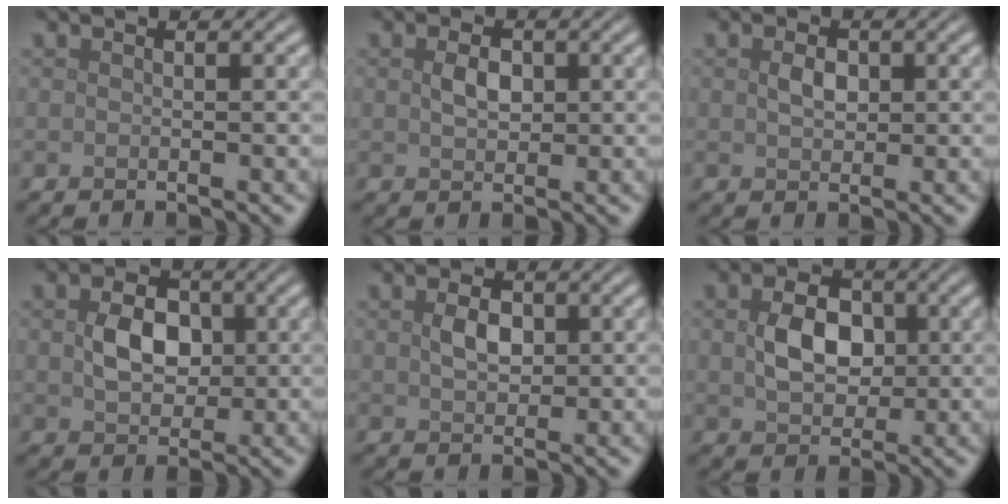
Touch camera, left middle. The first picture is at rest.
{"total": 2.0, "force": [0.4, 1.4, 1.4], "torque": [-0.033, 0.001, 0.007]}
{"total": 1.7, "force": [0.3, 1.2, 1.2], "torque": [-0.026, 0.001, 0.006]}
{"total": 4.1, "force": [0.4, 3.0, 2.7], "torque": [-0.059, 0.000, 0.004]}
{"total": 2.3, "force": [0.4, 1.6, 1.7], "torque": [-0.038, 0.001, 0.008]}
{"total": 4.5, "force": [0.4, 3.3, 3.0], "torque": [-0.067, -0.001, 0.005]}